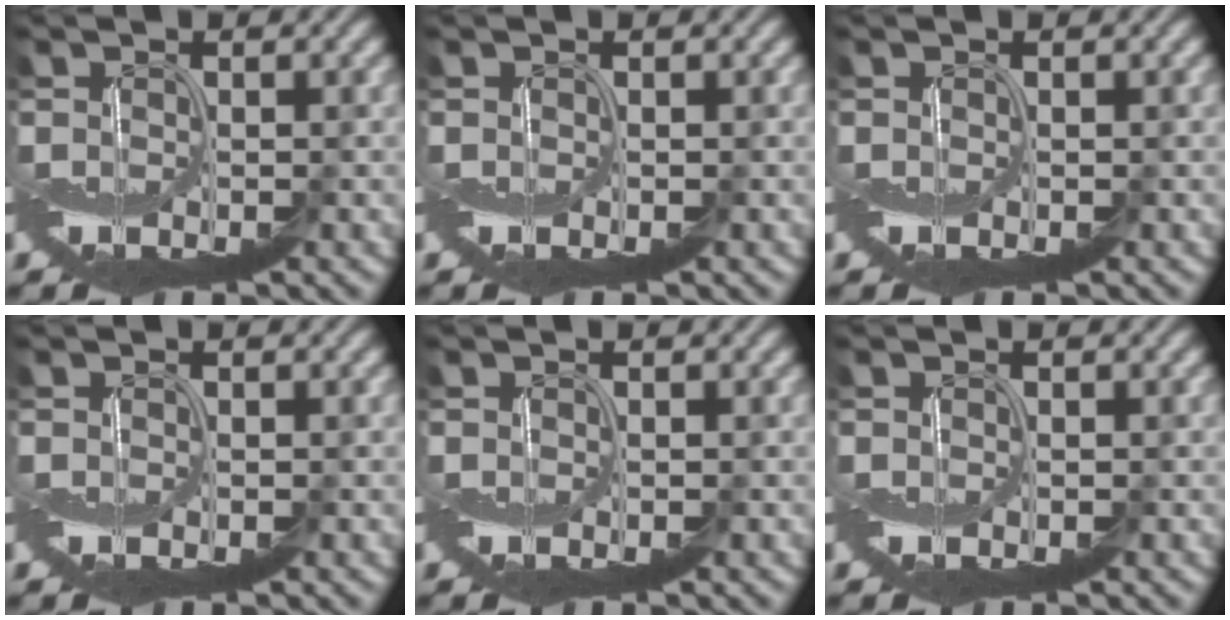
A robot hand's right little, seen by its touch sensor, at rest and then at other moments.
{"total": 0.0}
{"total": 0.0}
{"total": 0.0}
{"total": 0.0}
{"total": 0.0}